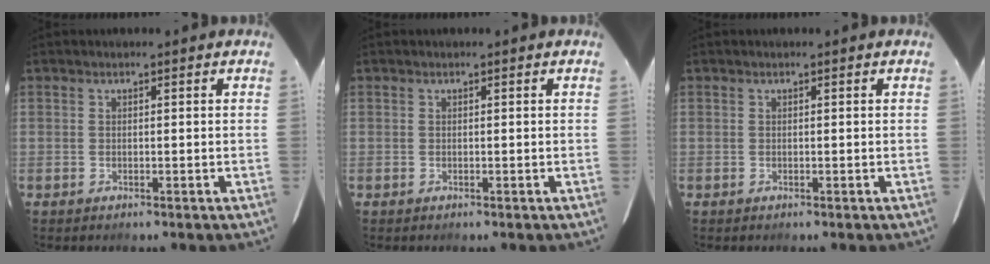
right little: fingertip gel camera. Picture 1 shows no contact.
{"total": 0.0}
{"total": 0.0}